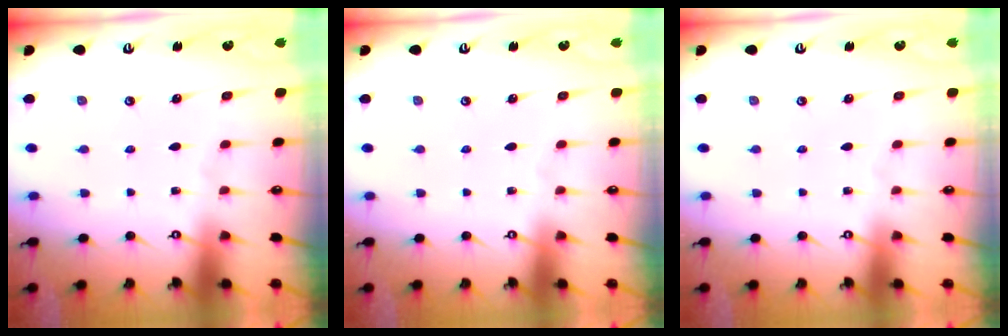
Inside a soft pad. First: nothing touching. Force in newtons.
{"total": 0.0}
{"total": 0.0}